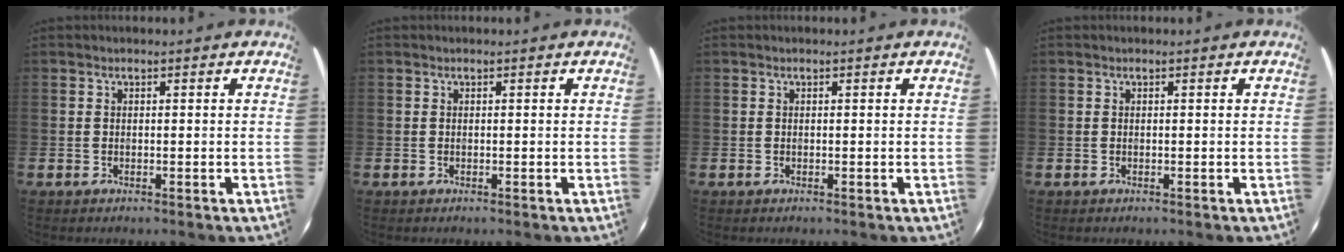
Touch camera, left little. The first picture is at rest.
{"total": 0.0}
{"total": 0.0}
{"total": 0.0}